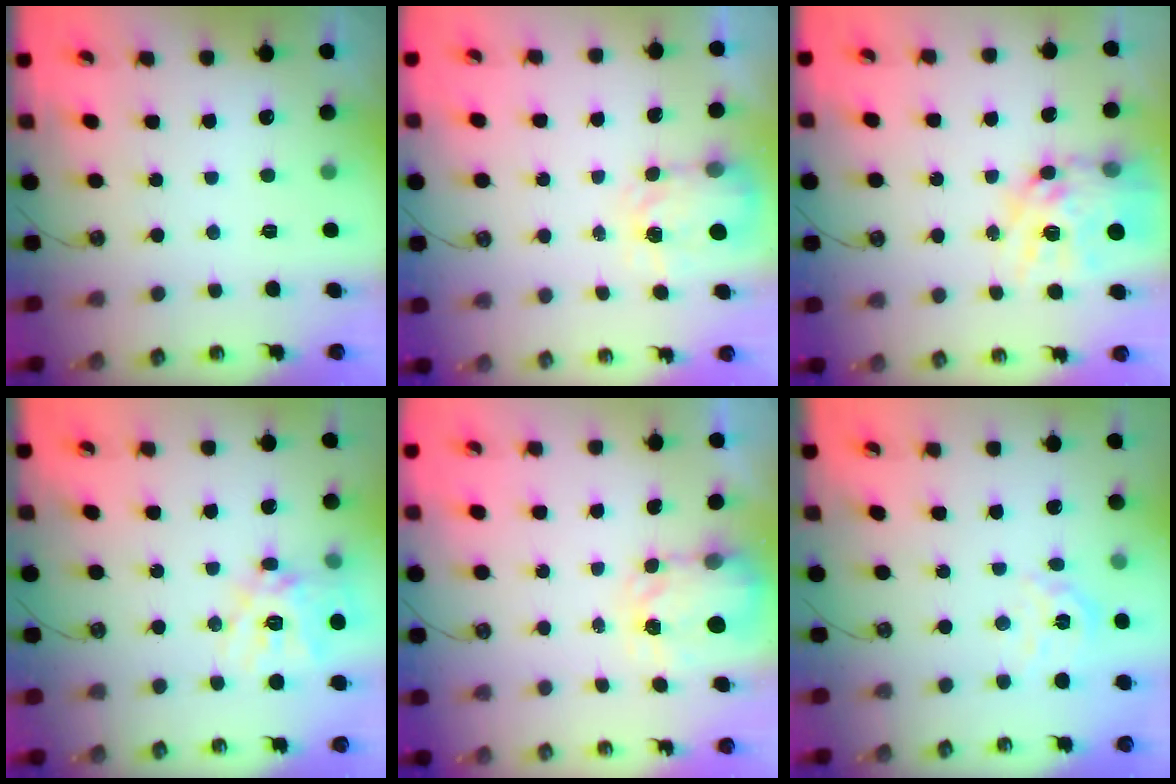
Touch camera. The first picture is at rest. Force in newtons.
{"total": 3.9, "press": 3.8, "slide": 0.6}
{"total": 16.9, "press": 16.9, "slide": 1.7}
{"total": 16.3, "press": 16.2, "slide": 2.2}
{"total": 3.6, "press": 3.6, "slide": 0.5}
{"total": 7.8, "press": 7.7, "slide": 0.7}